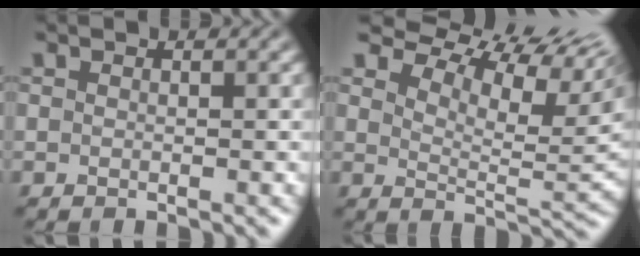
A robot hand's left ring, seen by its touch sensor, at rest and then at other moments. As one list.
[{"total": 11.9, "force": [8.4, 4.0, 7.4], "torque": [-0.134, 0.026, 0.126]}]